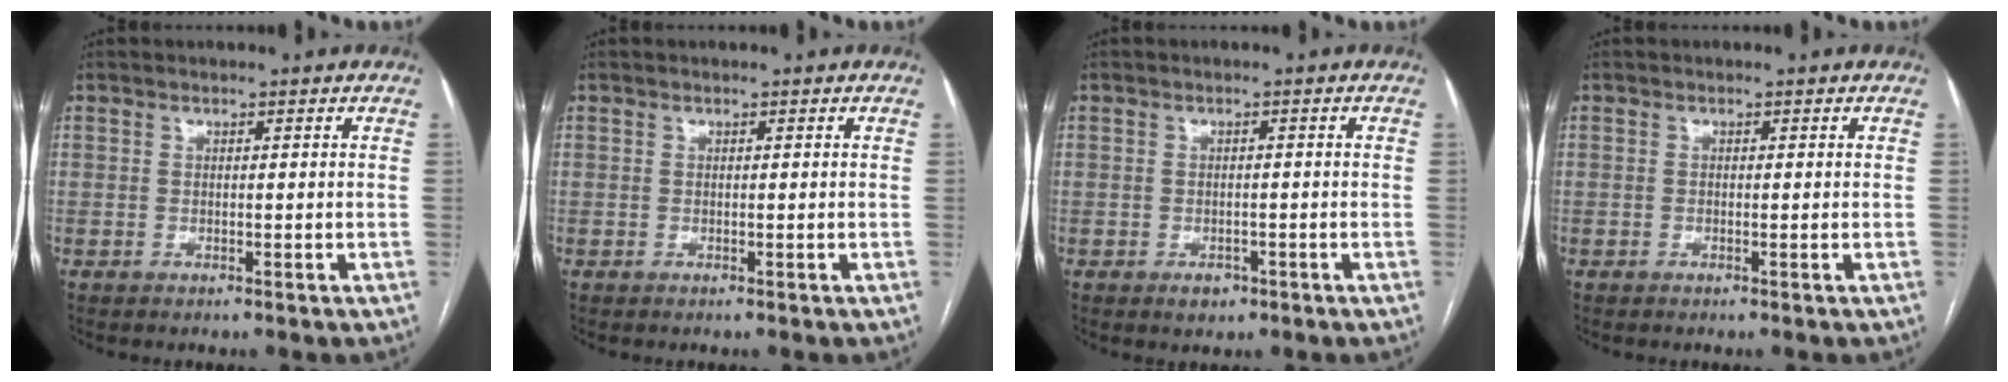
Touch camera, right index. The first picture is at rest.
{"total": 0.0}
{"total": 2.1, "force": [-1.2, 1.4, 0.9], "torque": [-0.010, 0.003, -0.010]}
{"total": 0.0}